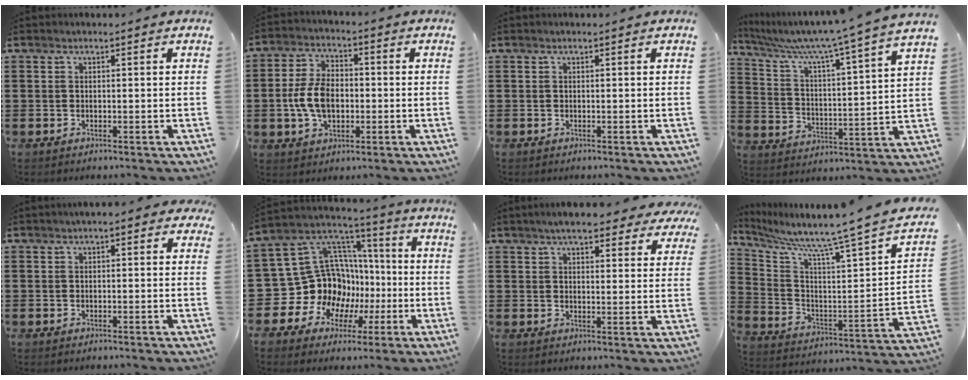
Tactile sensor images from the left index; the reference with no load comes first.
{"total": 7.9, "force": [-1.2, 5.0, 6.0], "torque": [-0.143, 0.005, -0.028]}
{"total": 0.0}
{"total": 6.7, "force": [5.6, -0.9, 3.4], "torque": [-0.092, -0.050, 0.084]}
{"total": 1.3, "force": [0.3, 0.5, 1.1], "torque": [-0.023, 0.005, 0.003]}
{"total": 15.4, "force": [-2.2, 14.2, 5.3], "torque": [-0.140, -0.034, -0.008]}
{"total": 6.2, "force": [5.3, 1.2, 3.0], "torque": [-0.066, -0.007, 0.094]}
{"total": 5.8, "force": [4.9, -1.3, 2.7], "torque": [-0.083, -0.063, 0.067]}